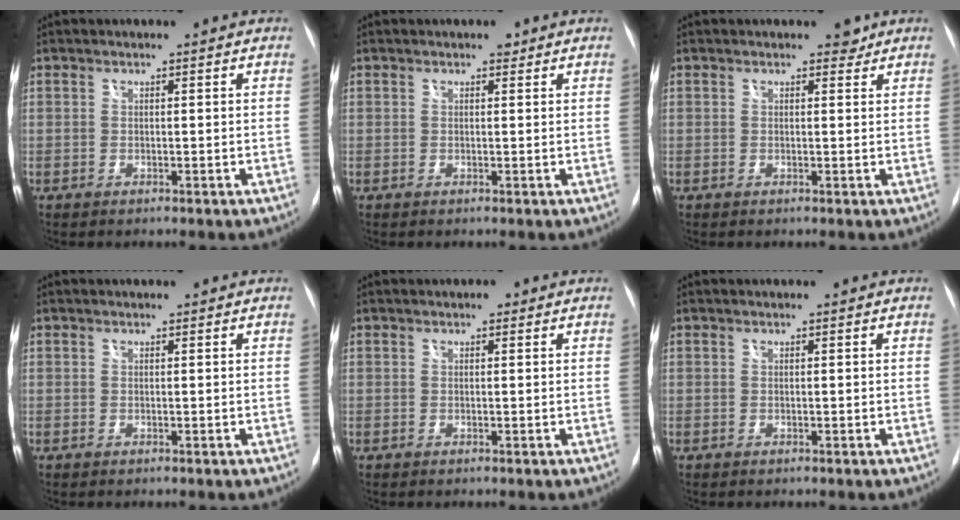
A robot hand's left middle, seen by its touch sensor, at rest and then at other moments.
{"total": 0.9, "force": [0.6, 0.5, 0.4], "torque": [-0.009, 0.003, 0.007]}
{"total": 1.3, "force": [1.0, 0.8, 0.3], "torque": [-0.004, 0.004, 0.010]}
{"total": 0.0}
{"total": 0.8, "force": [0.5, 0.4, 0.5], "torque": [-0.012, 0.006, 0.006]}
{"total": 0.0}